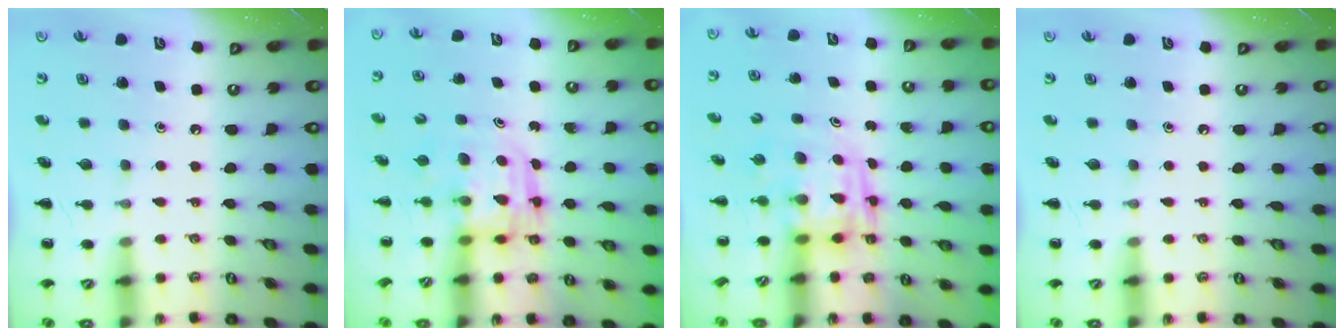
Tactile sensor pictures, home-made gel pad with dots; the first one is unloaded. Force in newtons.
{"total": 3.2, "press": 3.1, "slide": 0.3}
{"total": 3.8, "press": 3.7, "slide": 0.7}
{"total": 0.0}